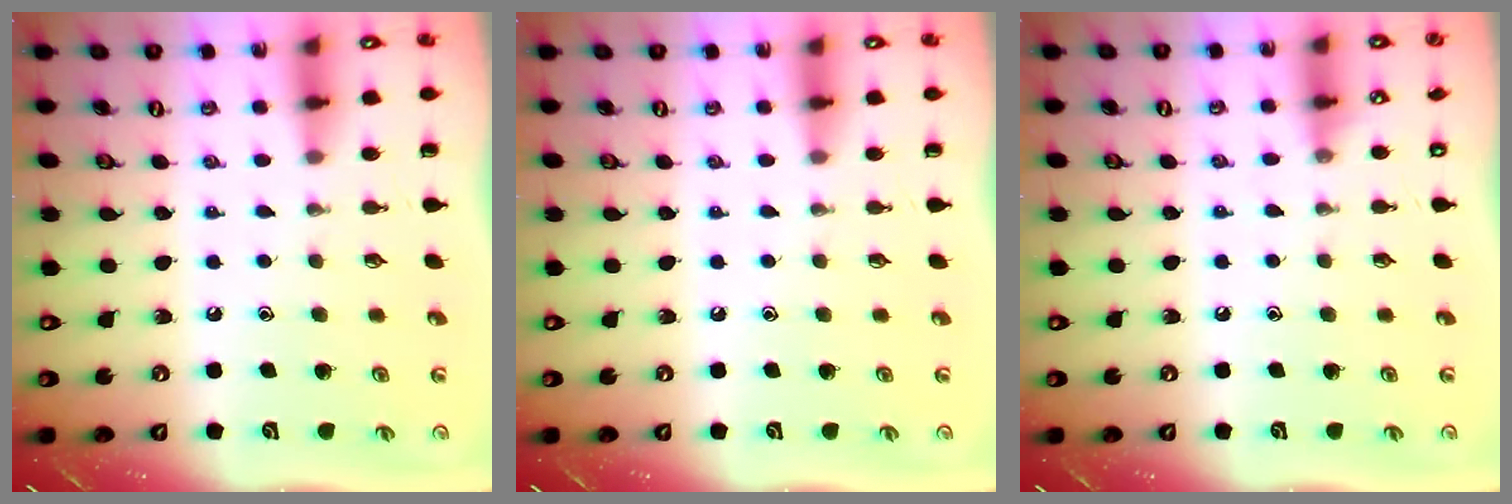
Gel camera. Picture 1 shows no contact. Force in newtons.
{"total": 0.0}
{"total": 3.0, "press": 2.9, "slide": 0.4}